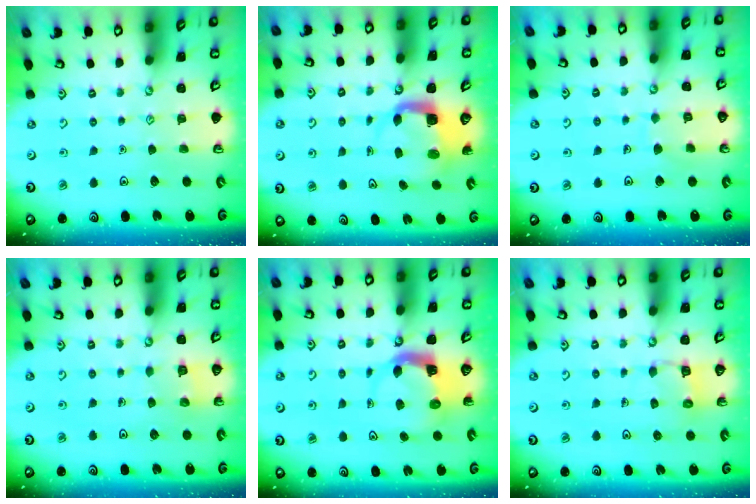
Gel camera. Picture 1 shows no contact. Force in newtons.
{"total": 4.1, "press": 4.0, "slide": 0.4}
{"total": 5.9, "press": 5.9, "slide": 0.3}
{"total": 2.6, "press": 2.6, "slide": 0.1}
{"total": 4.1, "press": 4.0, "slide": 0.8}
{"total": 7.7, "press": 7.7, "slide": 0.2}